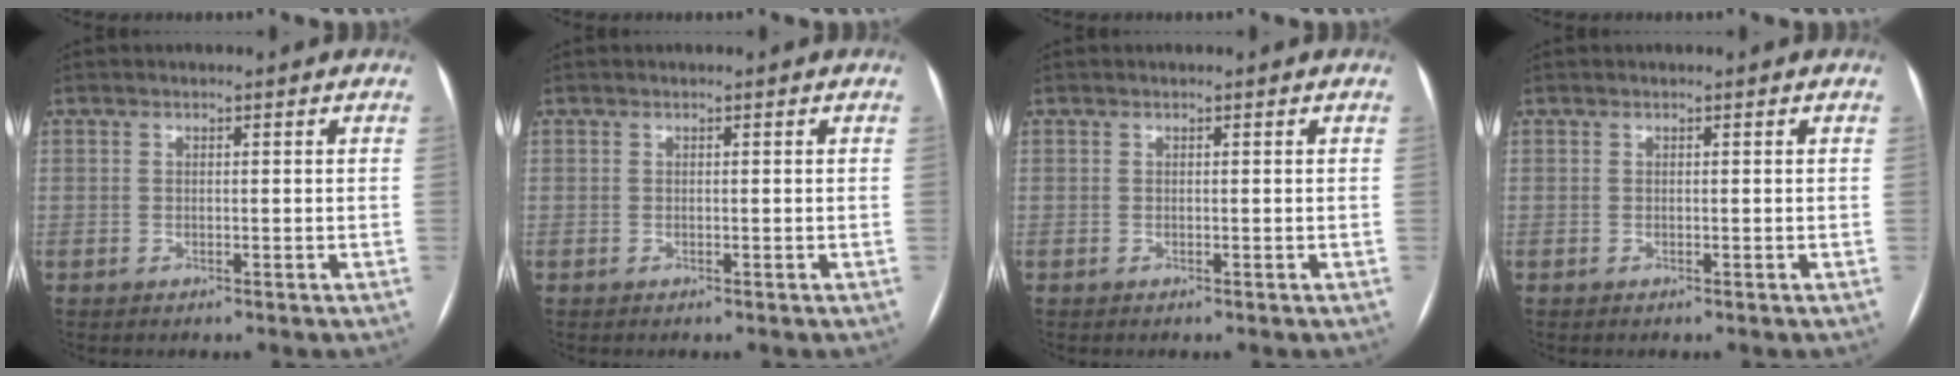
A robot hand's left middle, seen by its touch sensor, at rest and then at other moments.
{"total": 0.0}
{"total": 0.0}
{"total": 0.0}